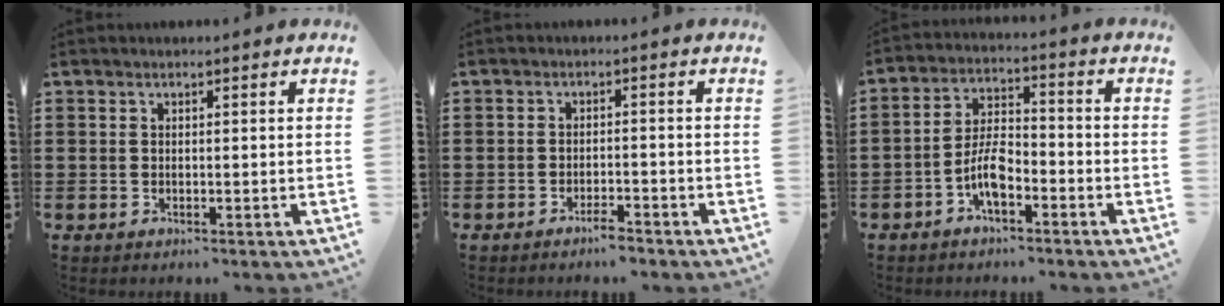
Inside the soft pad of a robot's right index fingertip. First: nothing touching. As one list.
[{"total": 2.1, "force": [-1.9, 0.3, 0.8], "torque": [-0.018, -0.001, -0.035]}, {"total": 6.2, "force": [-3.1, 2.4, 4.8], "torque": [-0.114, 0.004, -0.067]}]